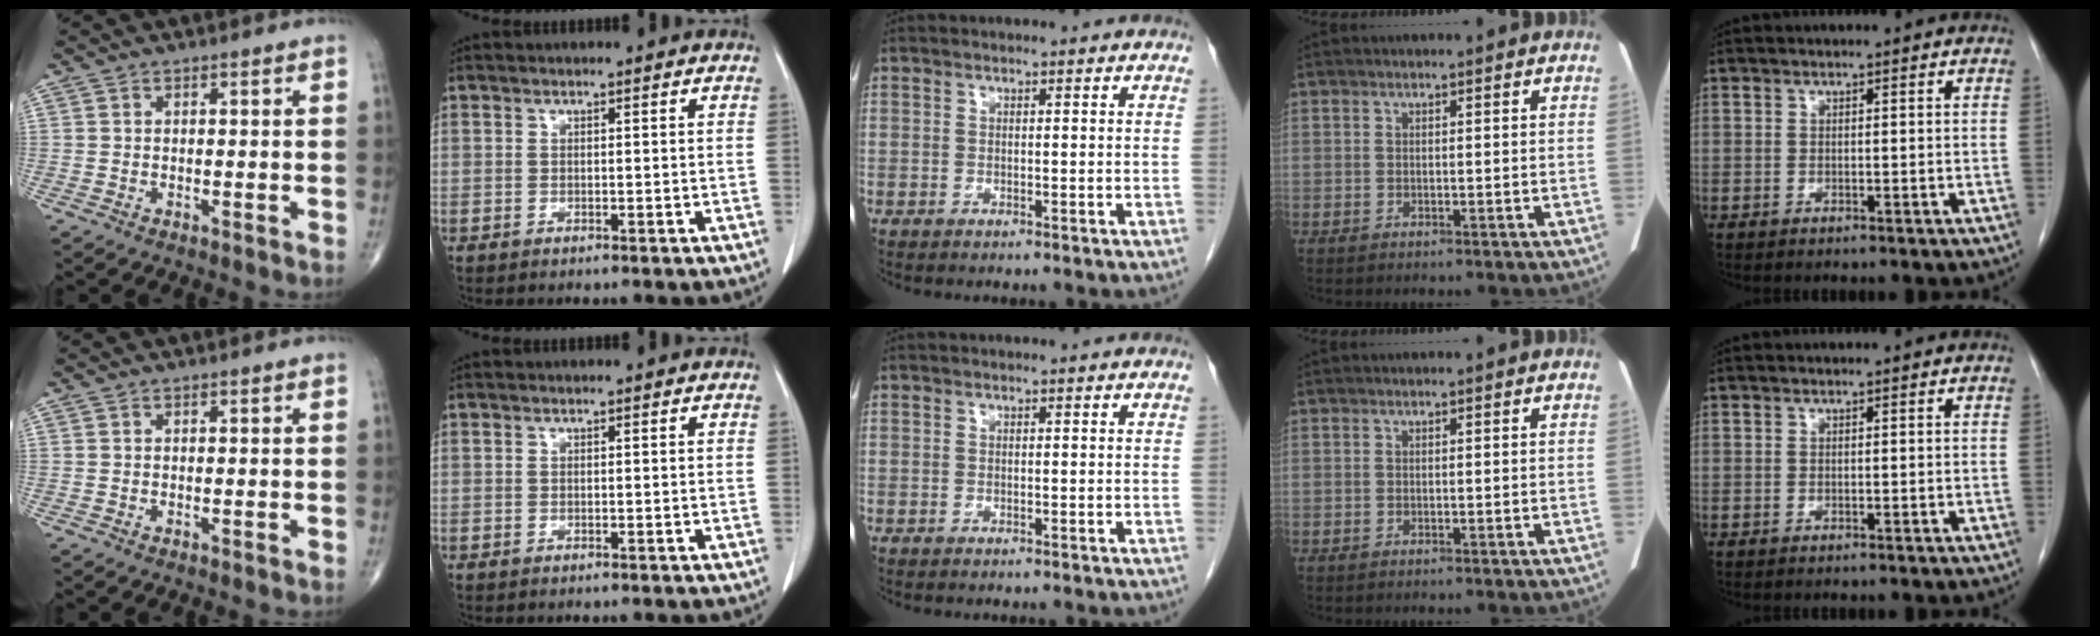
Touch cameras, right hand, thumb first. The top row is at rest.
{}